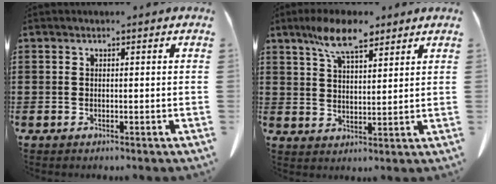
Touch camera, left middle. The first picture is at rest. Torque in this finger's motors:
{"motor_torque": [1.63, 0.51, 0.31, 0.18]}